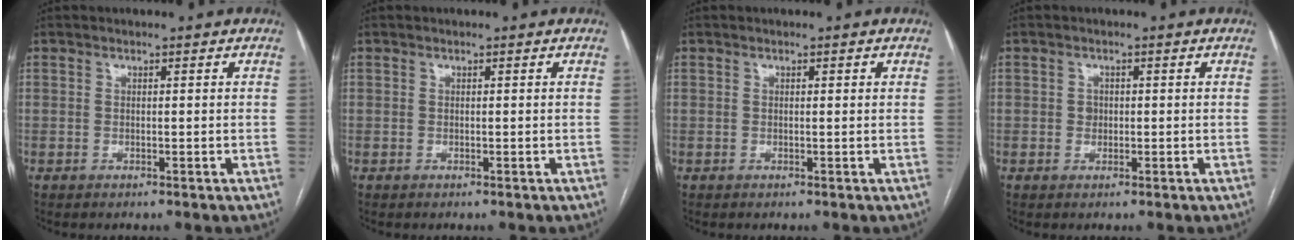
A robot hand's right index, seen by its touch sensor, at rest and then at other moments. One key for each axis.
{"total": 0.0}
{"total": 0.7, "fx": 0.3, "fy": 0.2, "fz": 0.6, "tx": -0.013, "ty": 0.003, "tz": 0.003}
{"total": 1.4, "fx": 0.0, "fy": 1.3, "fz": 0.6, "tx": -0.009, "ty": 0.002, "tz": 0.002}